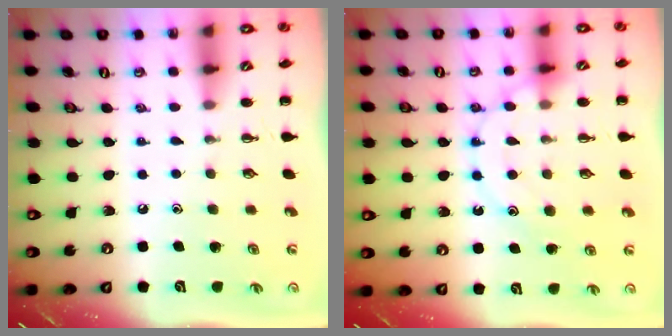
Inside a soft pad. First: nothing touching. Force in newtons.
{"total": 12.3, "press": 12.2, "slide": 1.7}